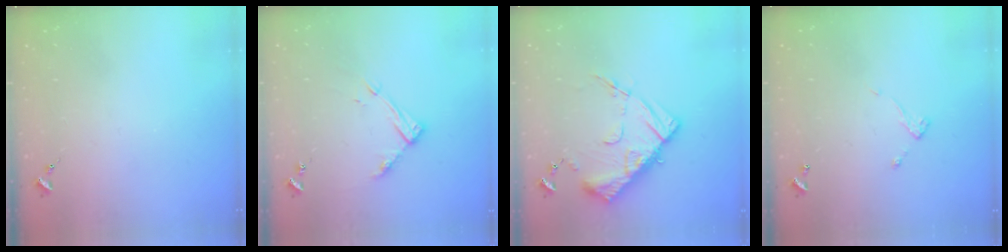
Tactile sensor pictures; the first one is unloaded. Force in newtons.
{"total": 11.0, "press": 11.0, "slide": 0.8}
{"total": 14.8, "press": 14.7, "slide": 1.4}
{"total": 4.5, "press": 4.5, "slide": 0.5}